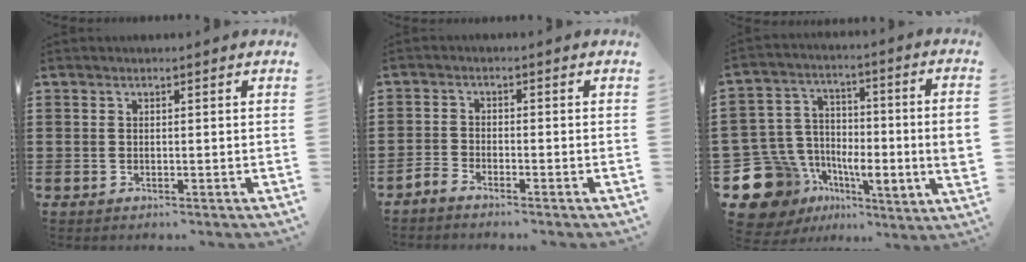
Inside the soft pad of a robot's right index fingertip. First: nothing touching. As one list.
[{"total": 1.9, "force": [-1.9, 0.0, 0.0], "torque": [-0.005, 0.004, -0.039]}, {"total": 13.2, "force": [-4.6, 9.8, 7.6], "torque": [-0.217, -0.002, -0.077]}]